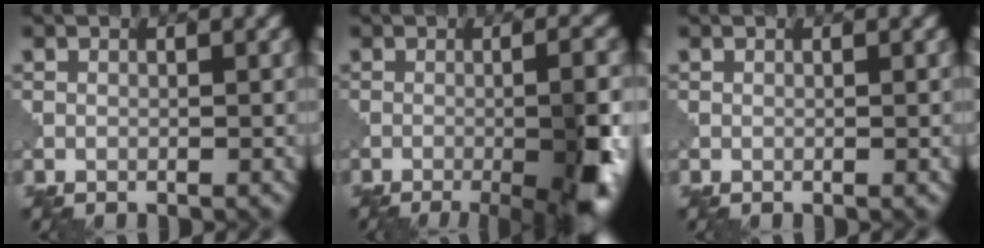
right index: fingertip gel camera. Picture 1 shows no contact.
{"total": 9.5, "force": [-3.6, 2.5, 8.5], "torque": [-0.107, -0.001, -0.043]}
{"total": 0.0}